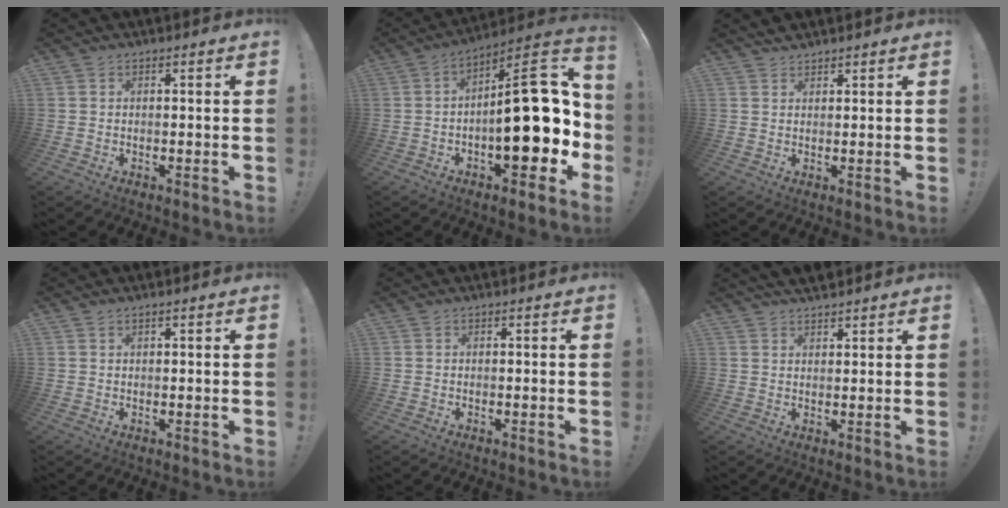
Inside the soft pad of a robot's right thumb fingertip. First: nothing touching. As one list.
[{"total": 24.3, "force": [-2.8, 10.4, 21.8], "torque": [-0.290, 0.028, -0.031]}, {"total": 1.9, "force": [1.9, 0.4, 0.2], "torque": [-0.004, -0.010, 0.036]}, {"total": 0.8, "force": [0.5, -0.1, 0.6], "torque": [-0.012, 0.000, 0.008]}, {"total": 0.0}, {"total": 3.4, "force": [3.2, 1.1, 0.9], "torque": [-0.015, -0.016, 0.060]}]